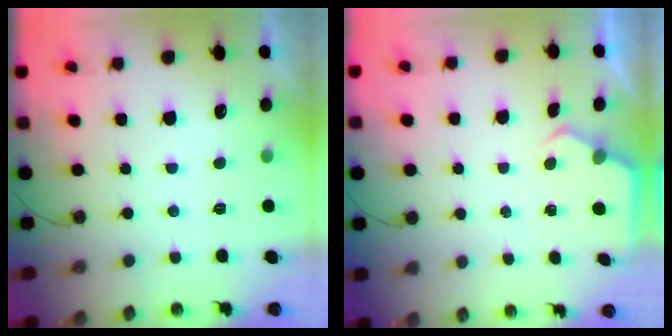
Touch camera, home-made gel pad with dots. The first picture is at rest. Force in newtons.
{"total": 2.6, "press": 2.5, "slide": 0.4}